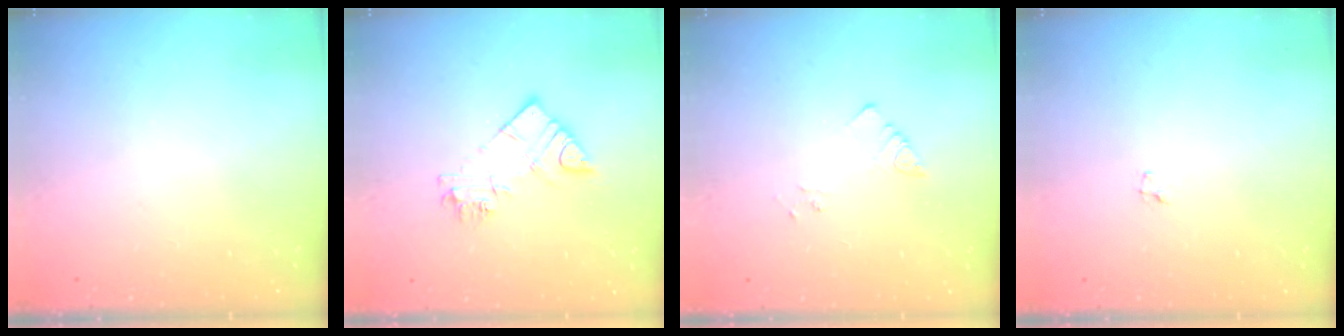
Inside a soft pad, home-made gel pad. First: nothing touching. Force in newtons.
{"total": 10.0, "press": 9.9, "slide": 0.9}
{"total": 5.3, "press": 5.2, "slide": 0.6}
{"total": 1.2, "press": 1.2, "slide": 0.1}